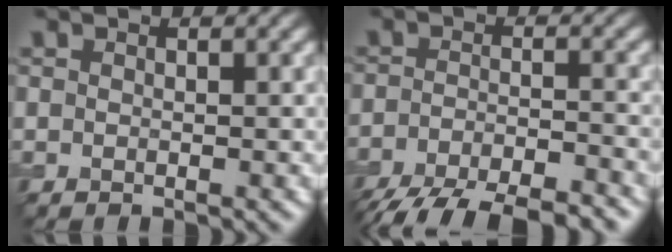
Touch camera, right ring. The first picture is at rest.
{"total": 9.4, "force": [-7.9, 2.2, 4.4], "torque": [-0.073, -0.026, -0.124]}